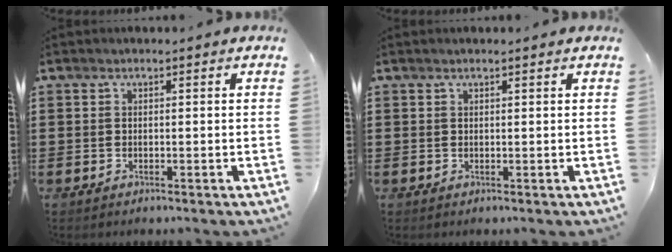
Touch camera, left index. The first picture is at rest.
{"total": 0.6, "force": [0.4, 0.0, 0.5], "torque": [-0.009, 0.000, 0.009]}